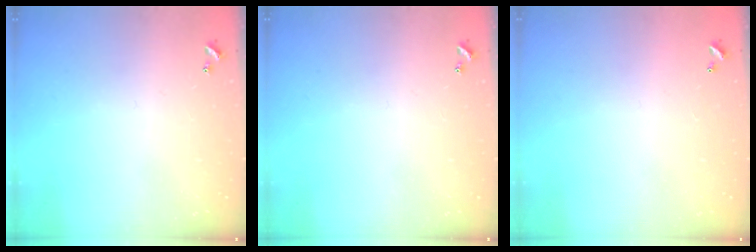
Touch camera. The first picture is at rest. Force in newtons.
{"total": 0.0}
{"total": 2.8, "press": 2.8, "slide": 0.1}